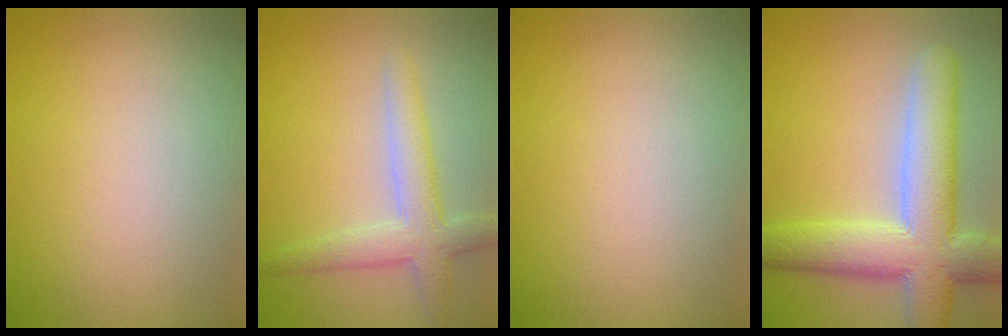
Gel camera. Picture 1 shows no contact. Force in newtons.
{"total": 3.9, "press": 3.9, "slide": 0.2}
{"total": 0.0}
{"total": 9.0, "press": 9.0, "slide": 0.9}